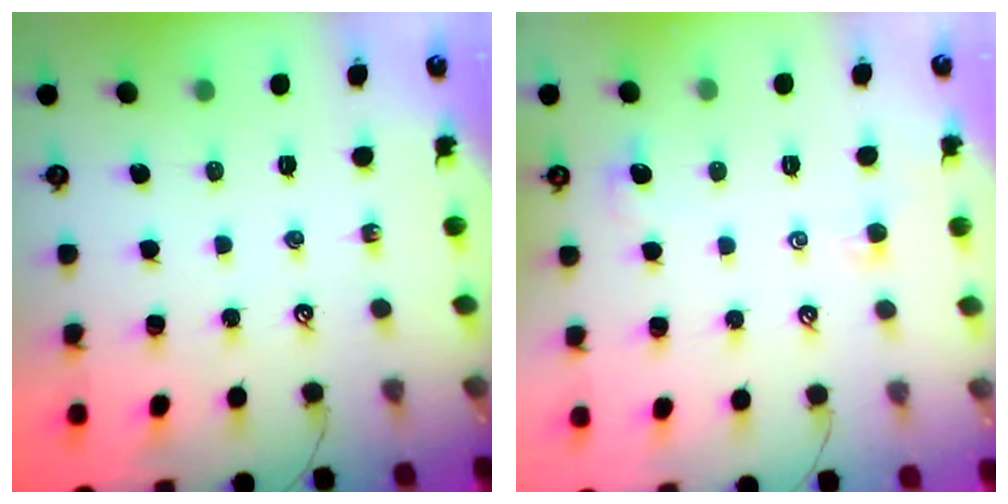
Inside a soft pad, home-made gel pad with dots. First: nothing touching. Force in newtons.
{"total": 0.7, "press": 0.4, "slide": 0.6}